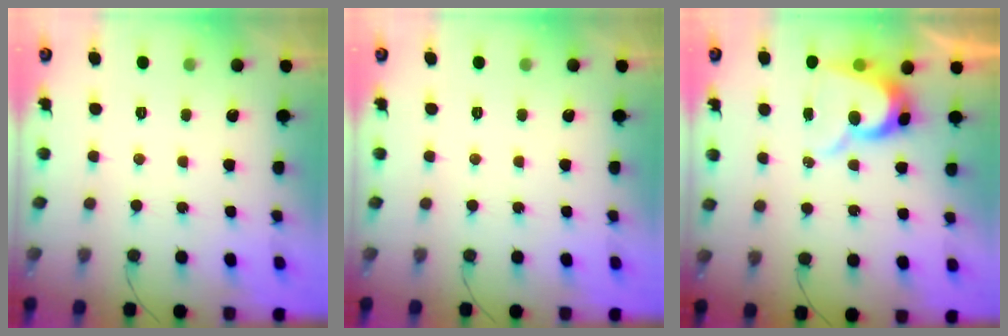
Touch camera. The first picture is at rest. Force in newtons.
{"total": 0.0}
{"total": 10.7, "press": 10.7, "slide": 0.9}